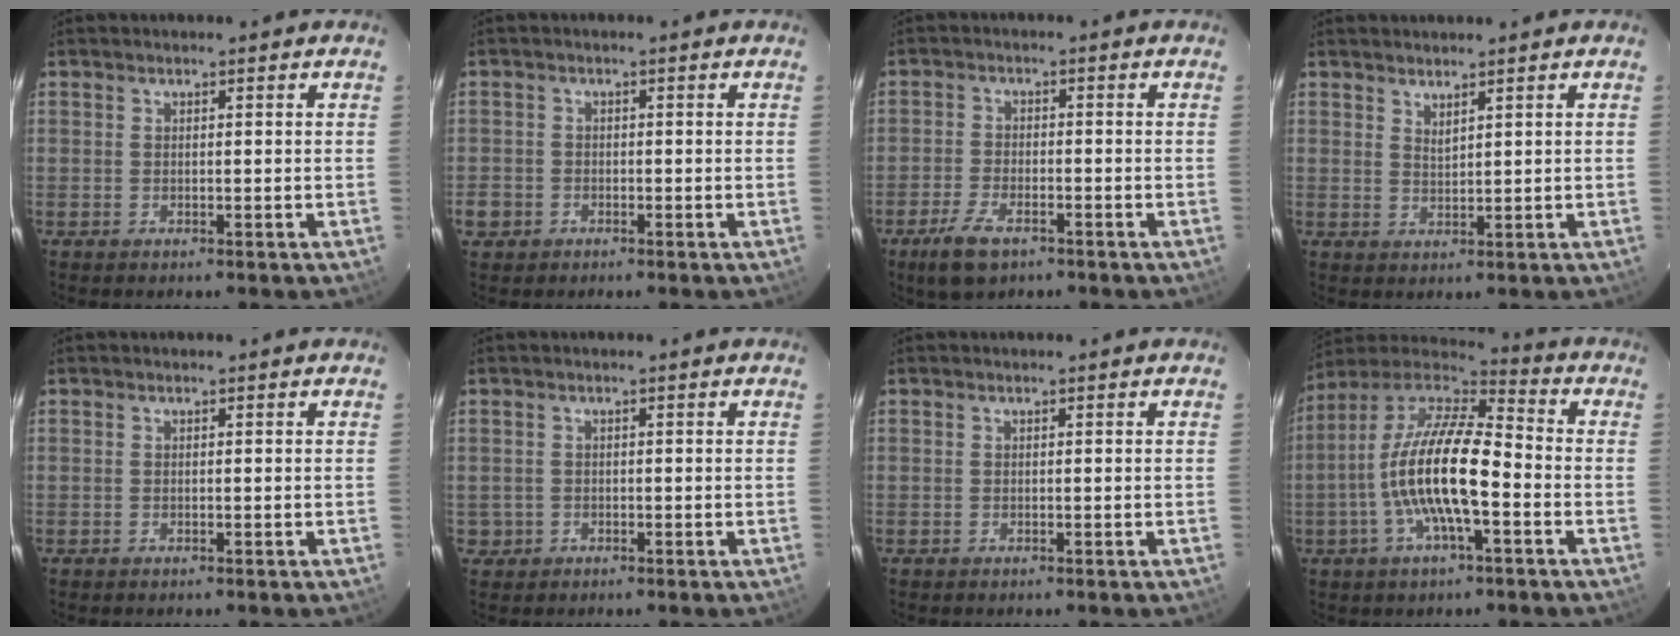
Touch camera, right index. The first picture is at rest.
{"total": 3.7, "force": [-1.5, 3.3, 0.9], "torque": [-0.028, 0.003, -0.025]}
{"total": 7.3, "force": [-4.6, 3.3, 4.6], "torque": [-0.118, -0.012, -0.085]}
{"total": 1.9, "force": [1.6, 0.2, 0.9], "torque": [-0.016, -0.001, 0.028]}
{"total": 0.0}
{"total": 2.3, "force": [-0.4, 2.3, 0.1], "torque": [0.001, 0.010, -0.002]}
{"total": 0.0}
{"total": 17.0, "force": [-4.1, 4.8, 15.8], "torque": [-0.299, -0.001, -0.085]}